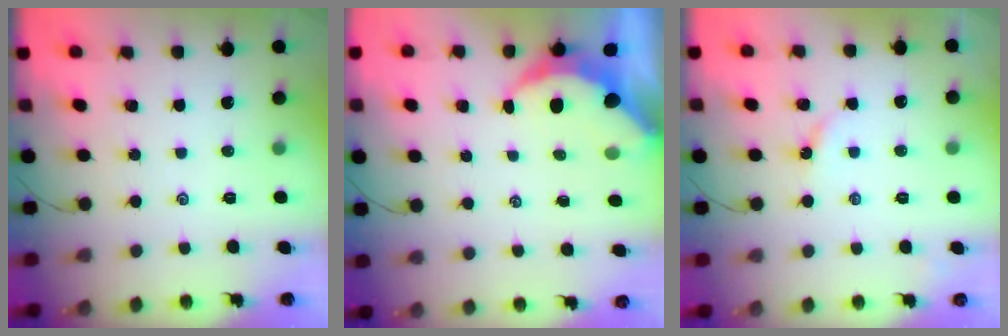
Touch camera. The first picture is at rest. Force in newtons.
{"total": 6.1, "press": 6.0, "slide": 0.9}
{"total": 2.5, "press": 2.5, "slide": 0.4}